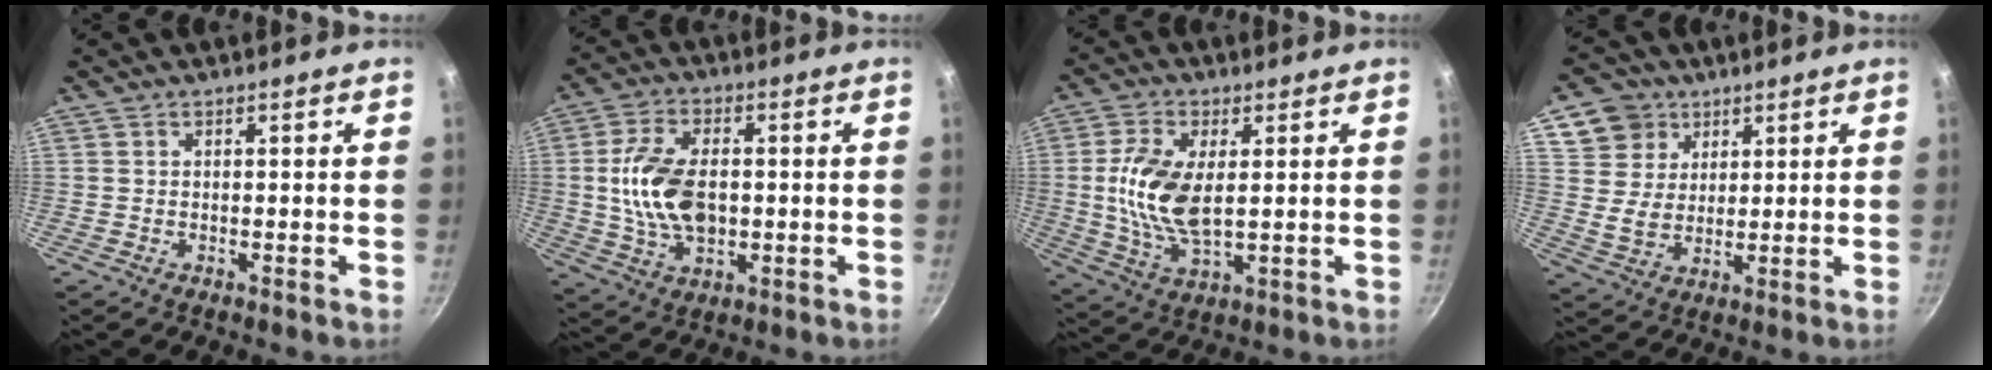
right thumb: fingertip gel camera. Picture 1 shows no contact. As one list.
[{"total": 12.9, "force": [0.2, 7.8, 10.3], "torque": [-0.182, 0.008, 0.004]}, {"total": 11.9, "force": [1.3, 5.9, 10.3], "torque": [-0.202, -0.005, 0.029]}, {"total": 9.3, "force": [4.8, 7.6, 2.2], "torque": [-0.009, -0.010, 0.086]}]